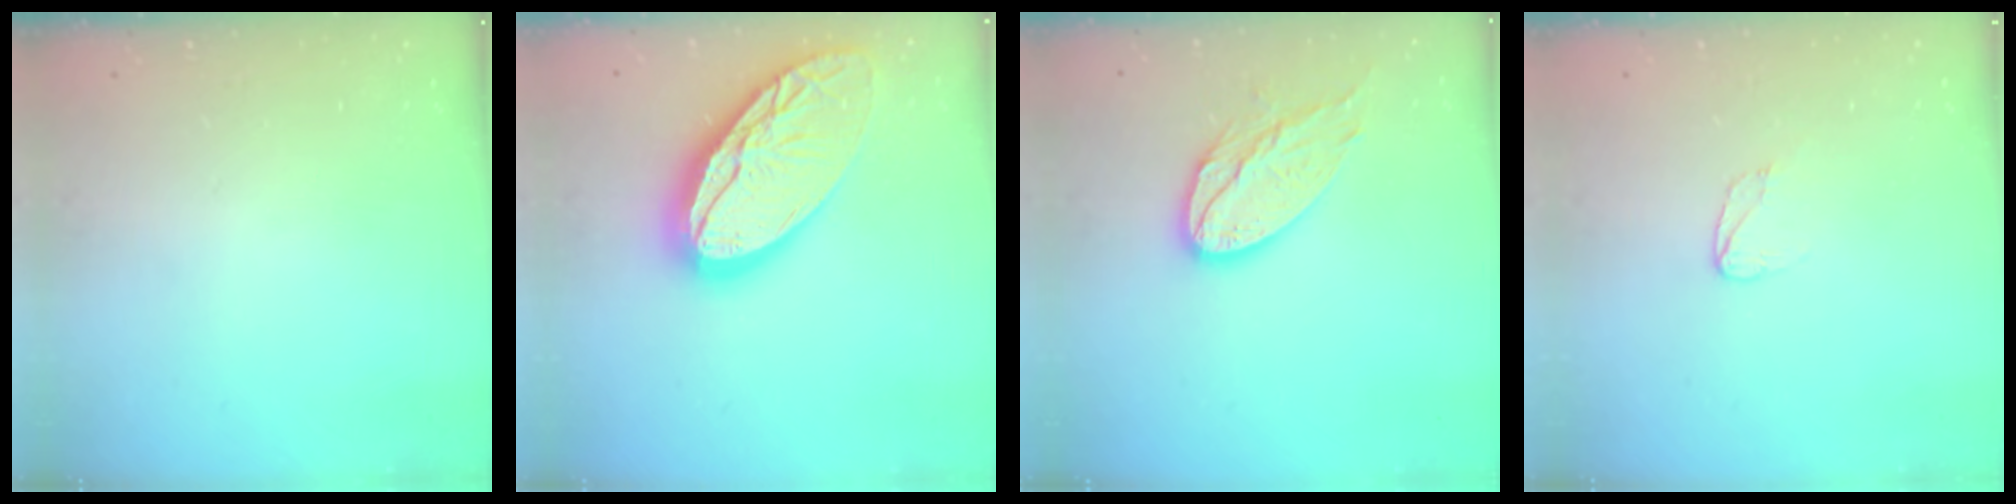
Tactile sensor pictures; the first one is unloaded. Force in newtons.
{"total": 26.8, "press": 26.6, "slide": 2.8}
{"total": 12.8, "press": 12.7, "slide": 0.8}
{"total": 4.0, "press": 4.0, "slide": 0.4}